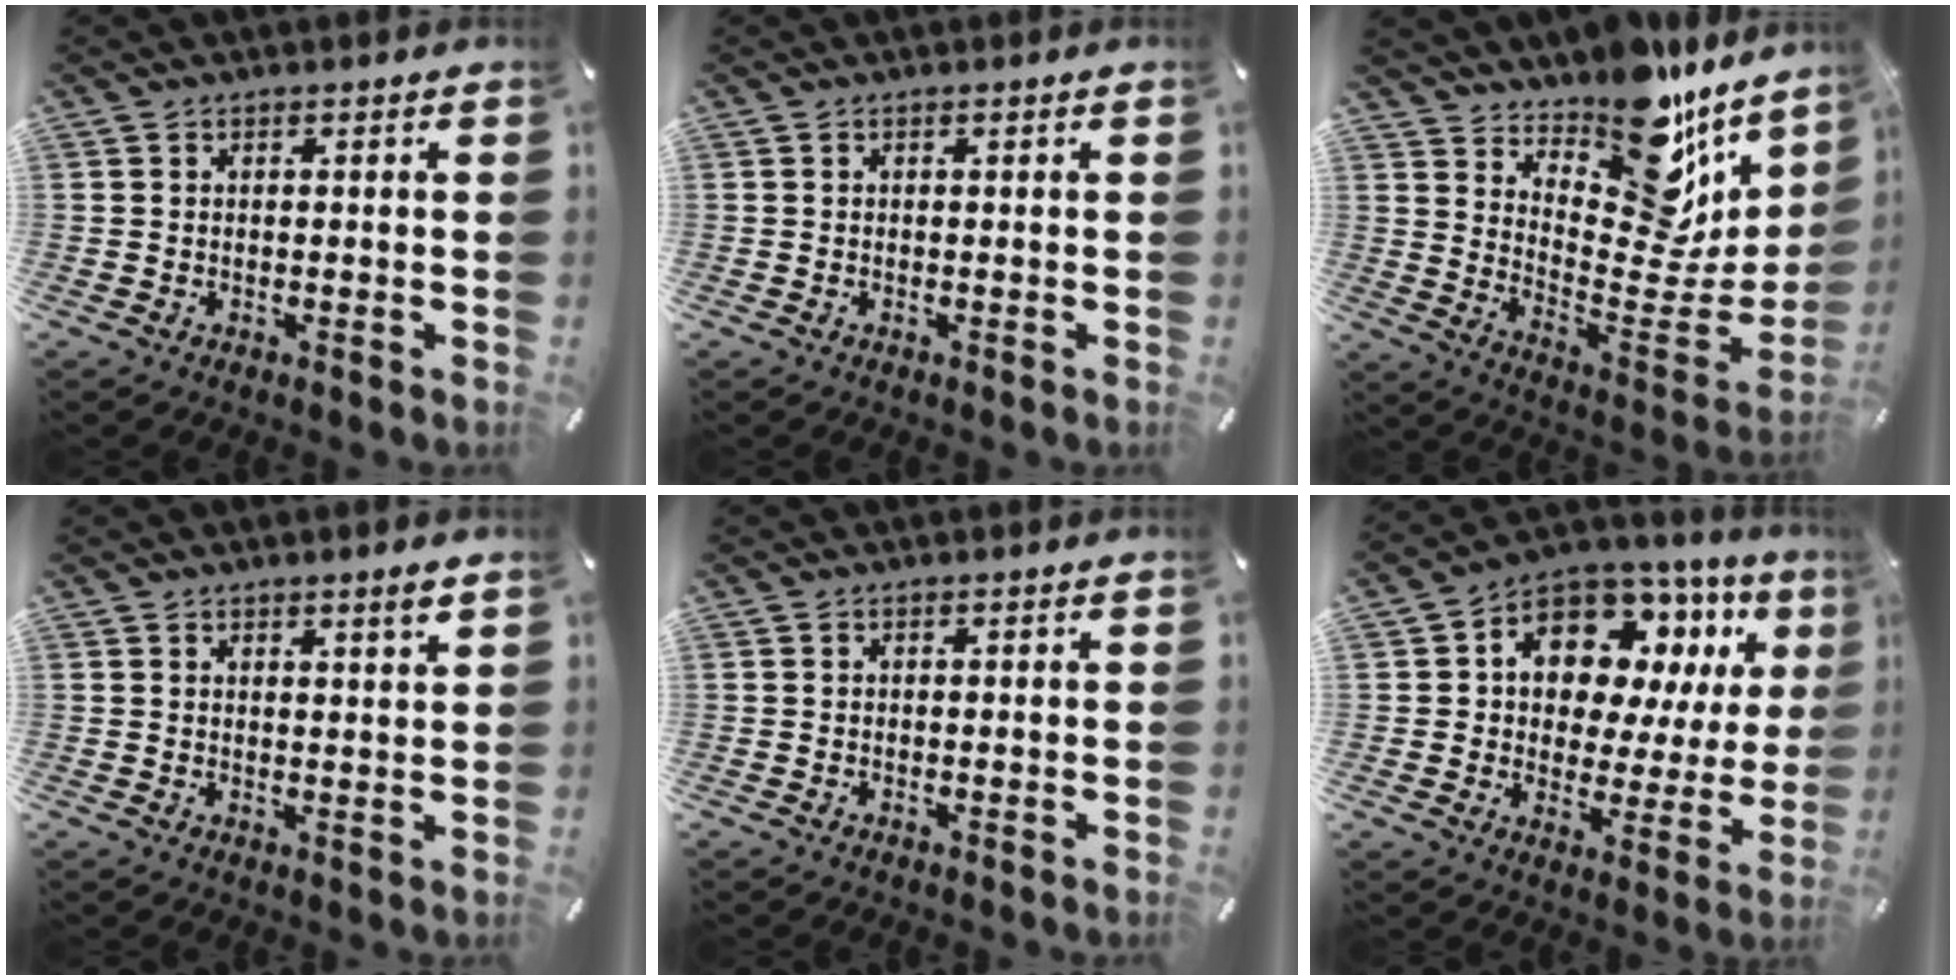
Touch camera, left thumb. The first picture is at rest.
{"total": 0.0}
{"total": 19.0, "force": [14.5, 9.2, 8.2], "torque": [-0.078, -0.146, 0.242]}
{"total": 2.5, "force": [2.1, 0.5, 1.3], "torque": [-0.019, -0.006, 0.035]}
{"total": 0.0}
{"total": 13.0, "force": [6.8, 9.2, 6.0], "torque": [-0.103, -0.051, 0.126]}